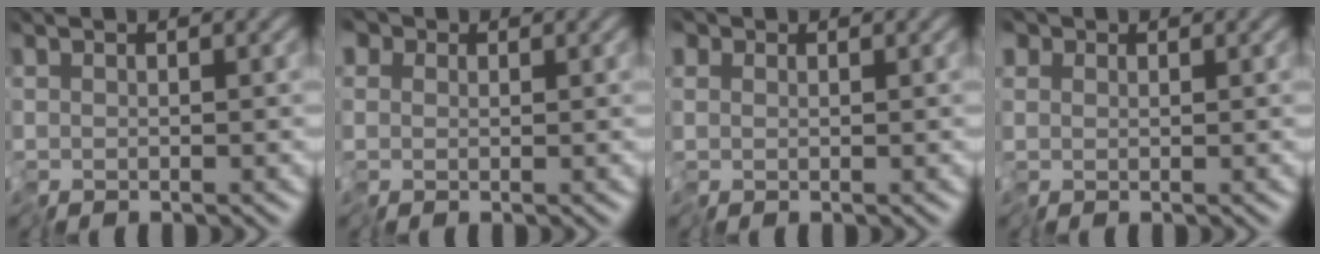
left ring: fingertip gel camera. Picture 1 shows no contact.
{"total": 1.5, "force": [0.0, 1.5, 0.3], "torque": [-0.007, 0.001, -0.007]}
{"total": 0.7, "force": [-0.2, 0.7, -0.2], "torque": [0.004, 0.000, -0.006]}
{"total": 1.0, "force": [-0.2, 0.9, 0.0], "torque": [0.001, 0.000, -0.007]}